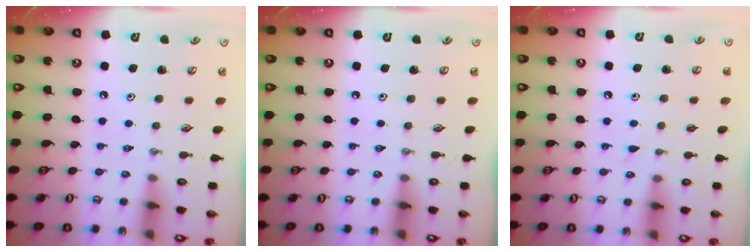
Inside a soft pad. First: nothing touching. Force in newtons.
{"total": 0.0}
{"total": 5.9, "press": 5.9, "slide": 0.5}